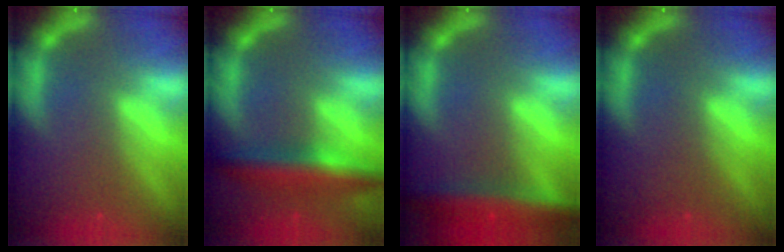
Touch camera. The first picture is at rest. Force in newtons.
{"total": 6.0}
{"total": 6.5}
{"total": 0.0}